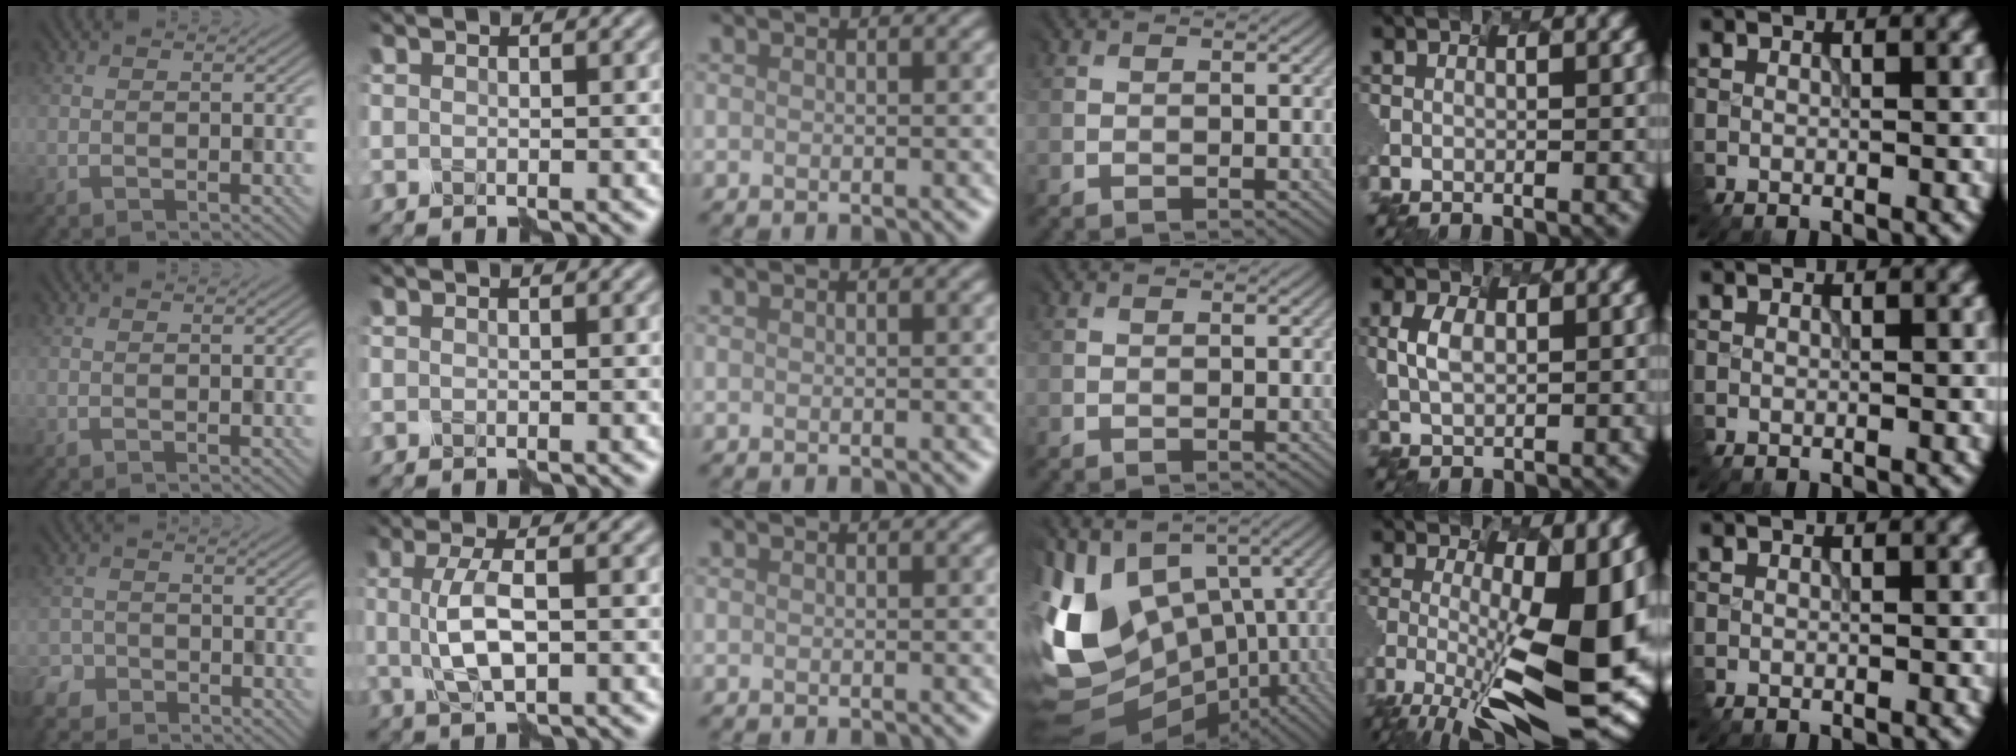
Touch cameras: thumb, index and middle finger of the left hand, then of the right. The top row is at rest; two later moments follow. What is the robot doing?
{"motion": "disassemble", "object": "puzzle pieces"}